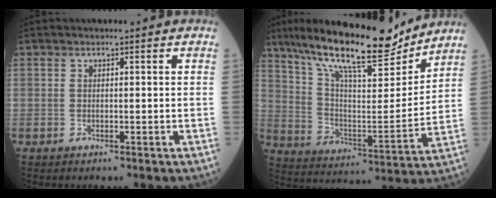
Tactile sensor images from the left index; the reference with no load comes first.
{"total": 19.6, "force": [16.5, 3.2, 10.1], "torque": [-0.184, -0.002, 0.277]}